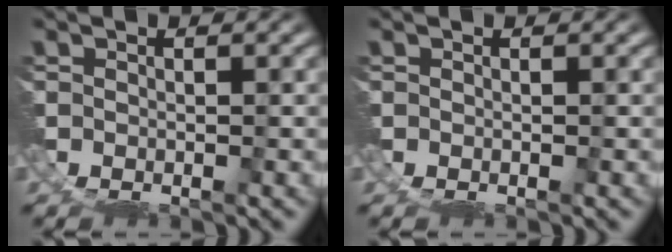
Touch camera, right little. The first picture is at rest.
{"total": 0.0}